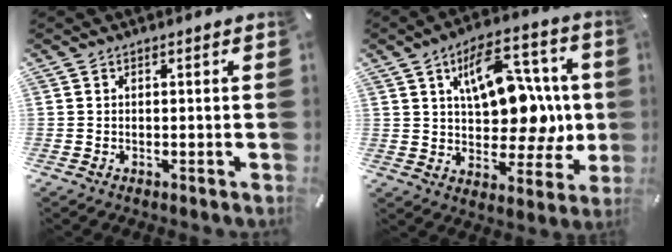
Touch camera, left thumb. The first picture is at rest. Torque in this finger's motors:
{"motor_torque": [2.55, 2.46, 0.49, -0.28, 0.20]}